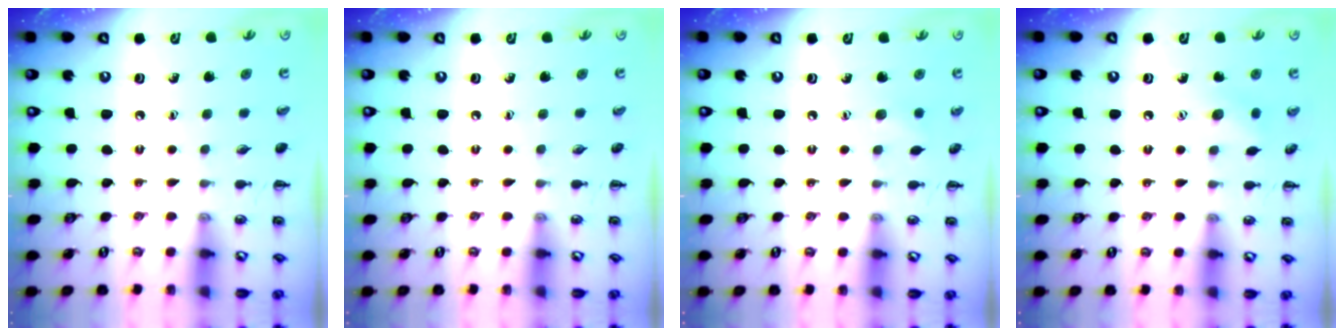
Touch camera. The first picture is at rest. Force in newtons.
{"total": 0.0}
{"total": 4.5, "press": 4.4, "slide": 1.0}
{"total": 6.9, "press": 6.8, "slide": 1.4}